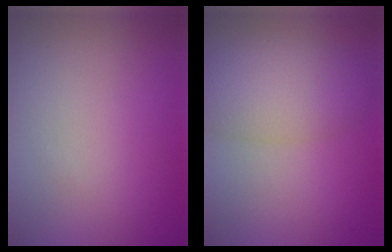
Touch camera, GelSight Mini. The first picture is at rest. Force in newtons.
{"total": 5.5, "press": 5.5, "slide": 0.1}